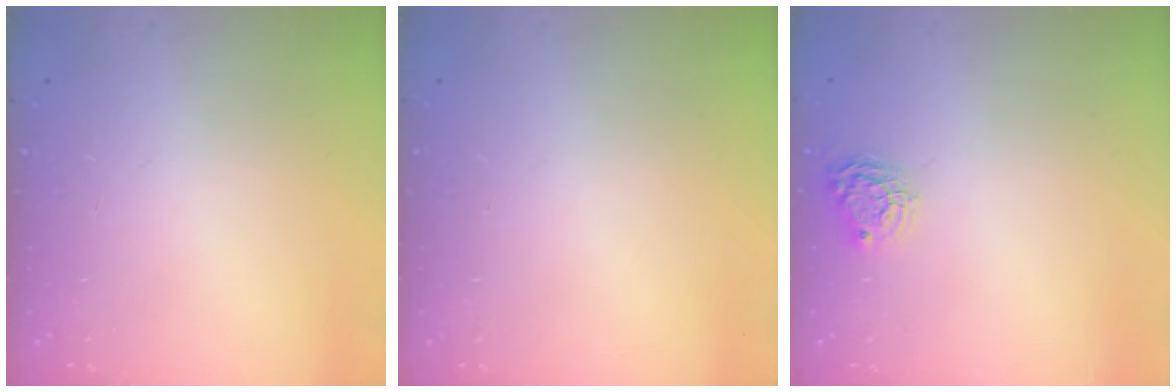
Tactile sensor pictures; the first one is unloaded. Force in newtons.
{"total": 0.0}
{"total": 6.0, "press": 6.0, "slide": 0.4}